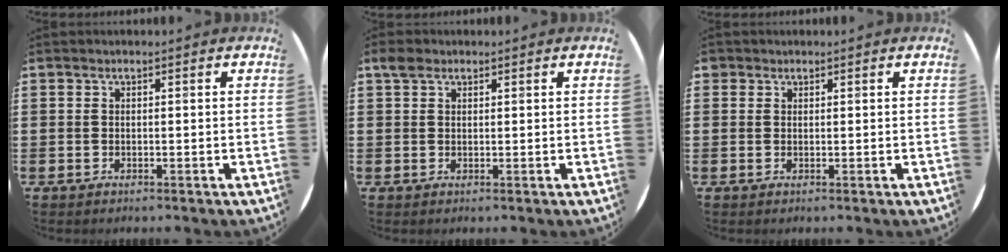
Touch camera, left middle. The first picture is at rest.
{"total": 1.7, "force": [1.3, 1.0, 0.5], "torque": [-0.003, 0.002, 0.022]}
{"total": 0.7, "force": [0.6, 0.4, -0.1], "torque": [0.000, 0.003, 0.011]}